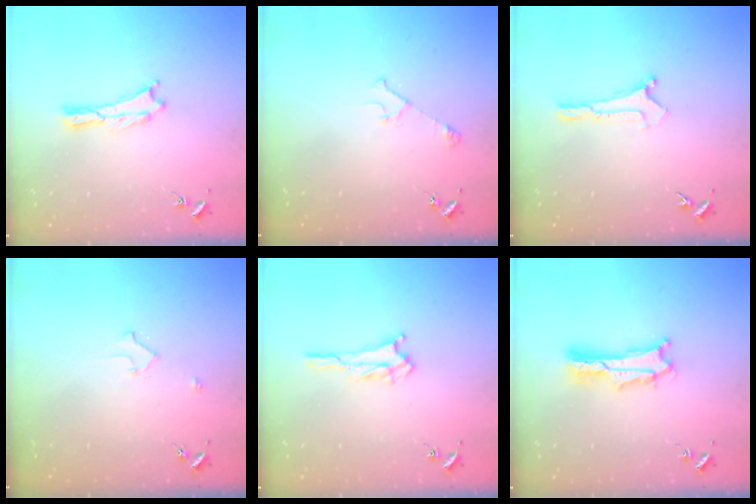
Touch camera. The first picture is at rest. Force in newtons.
{"total": 2.9, "press": 2.9, "slide": 0.3}
{"total": 0.0}
{"total": 2.2, "press": 2.2, "slide": 0.2}
{"total": 1.7, "press": 1.7, "slide": 0.2}
{"total": 2.7, "press": 2.7, "slide": 0.4}